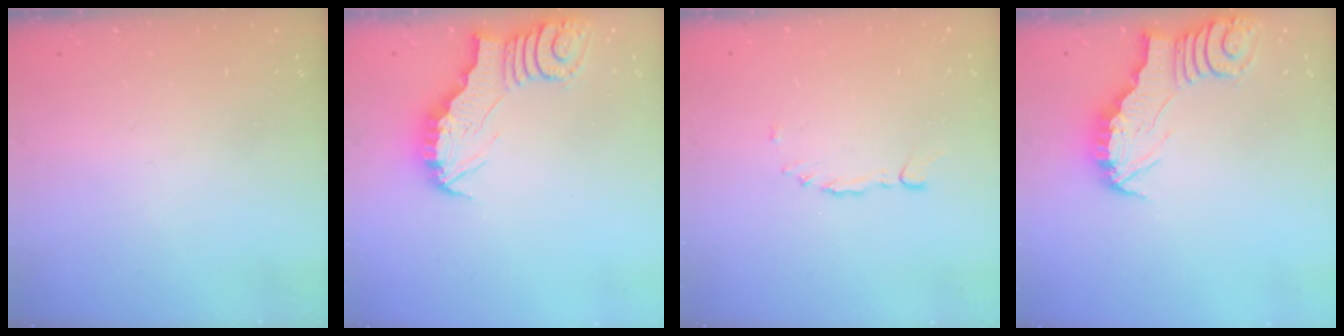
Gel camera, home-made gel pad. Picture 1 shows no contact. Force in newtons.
{"total": 3.1, "press": 3.1, "slide": 0.2}
{"total": 2.3, "press": 2.2, "slide": 0.7}
{"total": 3.0, "press": 3.0, "slide": 0.2}